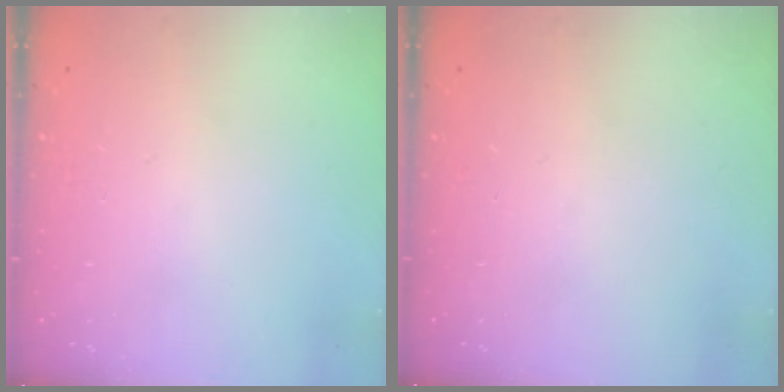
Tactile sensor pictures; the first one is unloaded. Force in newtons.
{"total": 0.0}